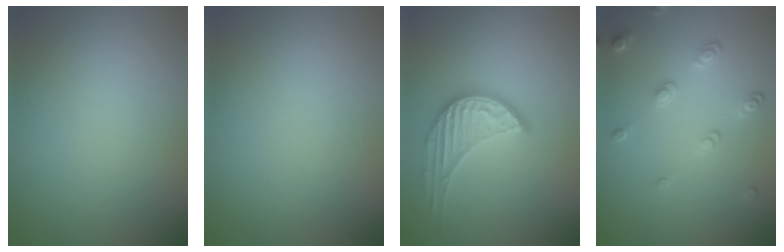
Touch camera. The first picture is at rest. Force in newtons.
{"total": 0.0}
{"total": 3.3, "press": 3.1, "slide": 1.2}
{"total": 2.2, "press": 1.4, "slide": 1.7}